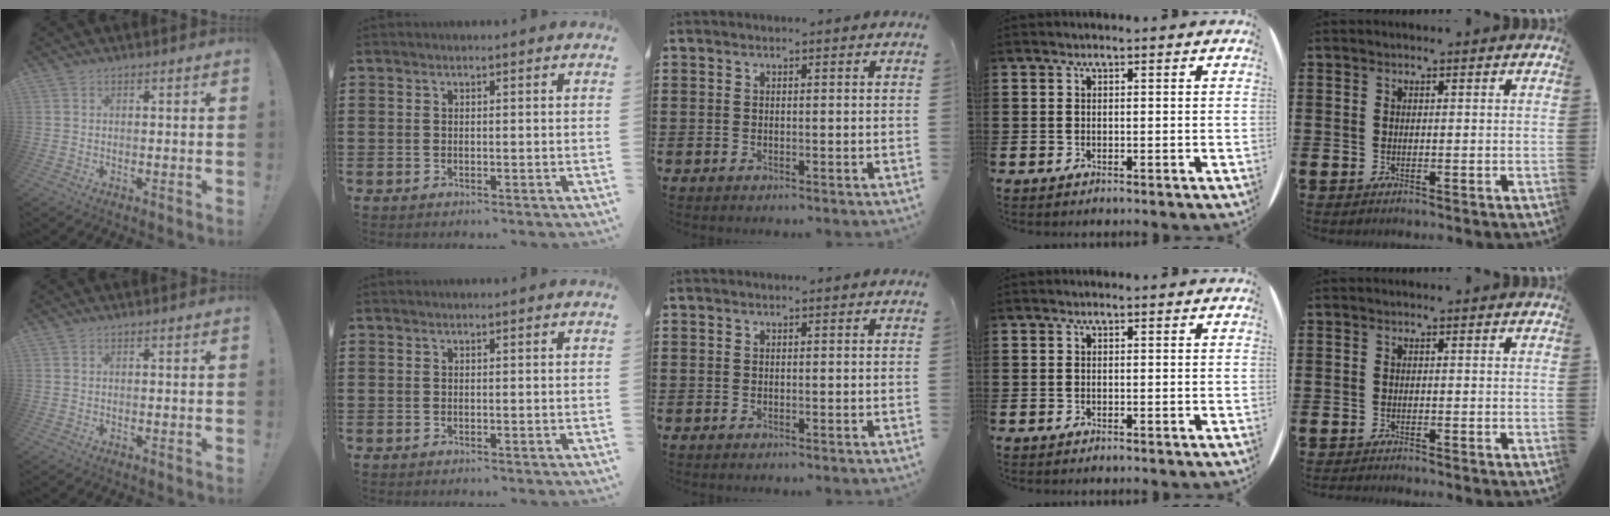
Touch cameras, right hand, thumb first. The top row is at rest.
{"little": {"total": 0.6, "force": [-0.6, -0.1, 0.0], "torque": [-0.001, -0.002, -0.012]}}